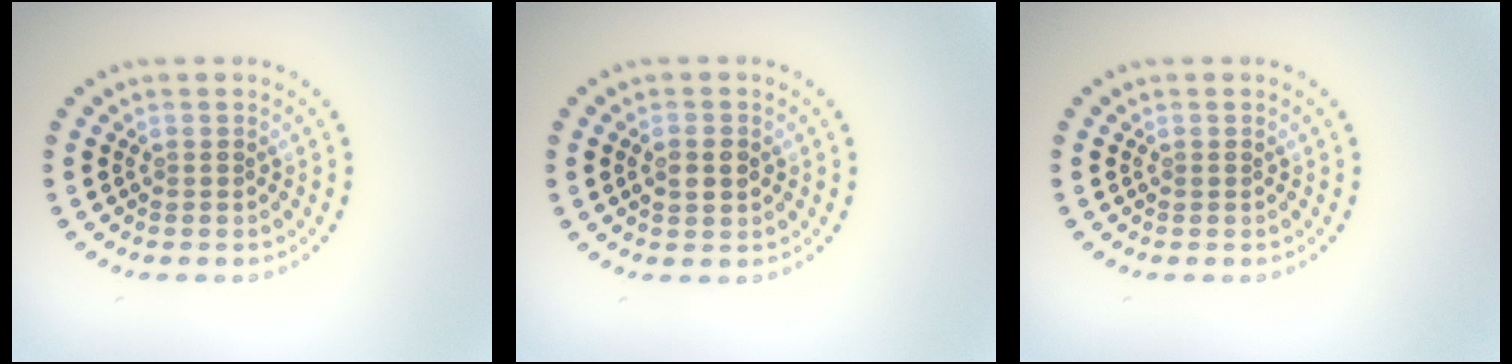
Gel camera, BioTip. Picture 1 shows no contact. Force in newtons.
{"total": 1.7, "press": 1.7, "slide": 0.2}
{"total": 0.0}